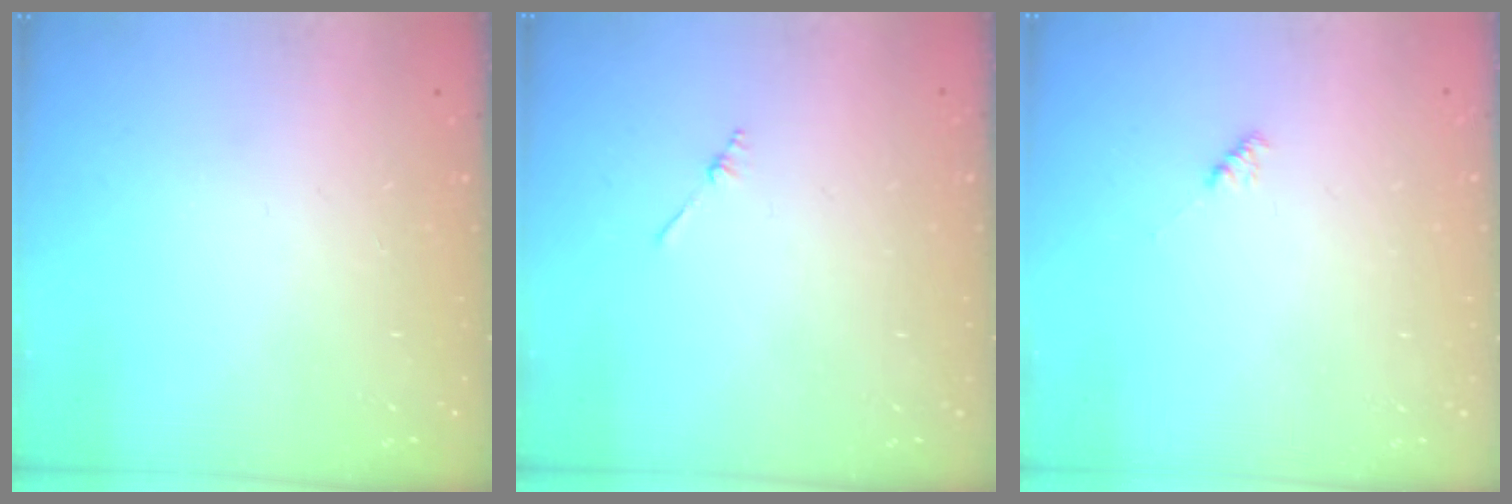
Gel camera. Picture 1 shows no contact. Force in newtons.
{"total": 1.3, "press": 1.3, "slide": 0.3}
{"total": 2.1, "press": 2.0, "slide": 0.5}